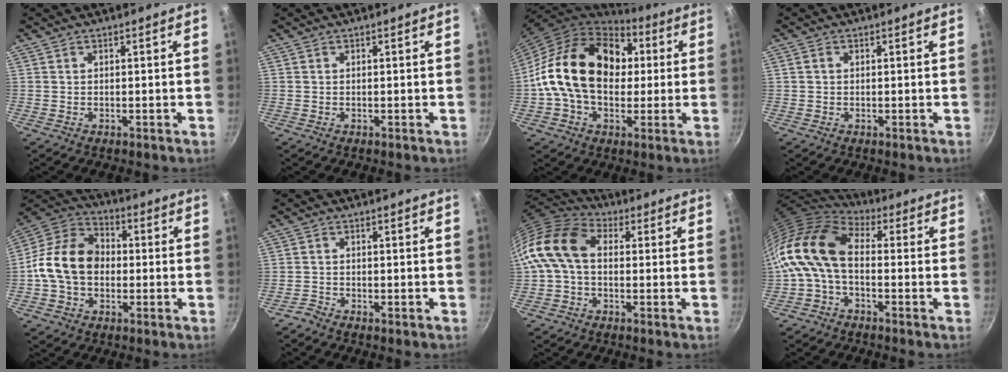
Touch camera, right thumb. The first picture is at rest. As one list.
[{"total": 0.0}, {"total": 22.1, "force": [2.2, 15.8, 15.3], "torque": [-0.237, 0.033, 0.027]}, {"total": 1.0, "force": [0.1, 0.8, 0.5], "torque": [-0.010, 0.005, 0.002]}, {"total": 14.3, "force": [-1.2, 10.7, 9.4], "torque": [-0.135, 0.035, -0.043]}, {"total": 1.7, "force": [-1.6, 0.4, 0.5], "torque": [-0.019, 0.012, -0.033]}, {"total": 12.9, "force": [0.5, 8.8, 9.4], "torque": [-0.168, 0.032, -0.011]}, {"total": 13.1, "force": [-1.0, 7.8, 10.5], "torque": [-0.196, 0.027, -0.037]}]